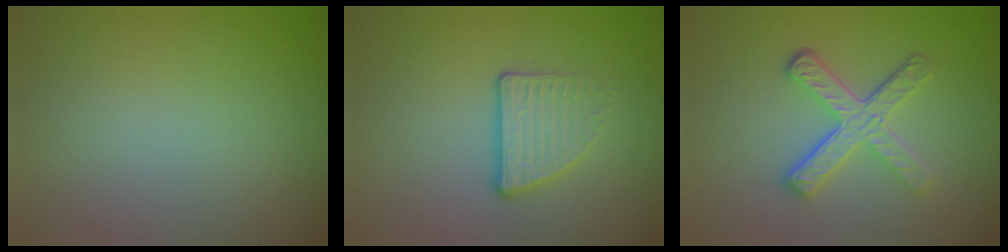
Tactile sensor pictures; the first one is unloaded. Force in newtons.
{"total": 3.5, "press": 2.3, "slide": 2.6}
{"total": 4.5, "press": 3.3, "slide": 3.0}